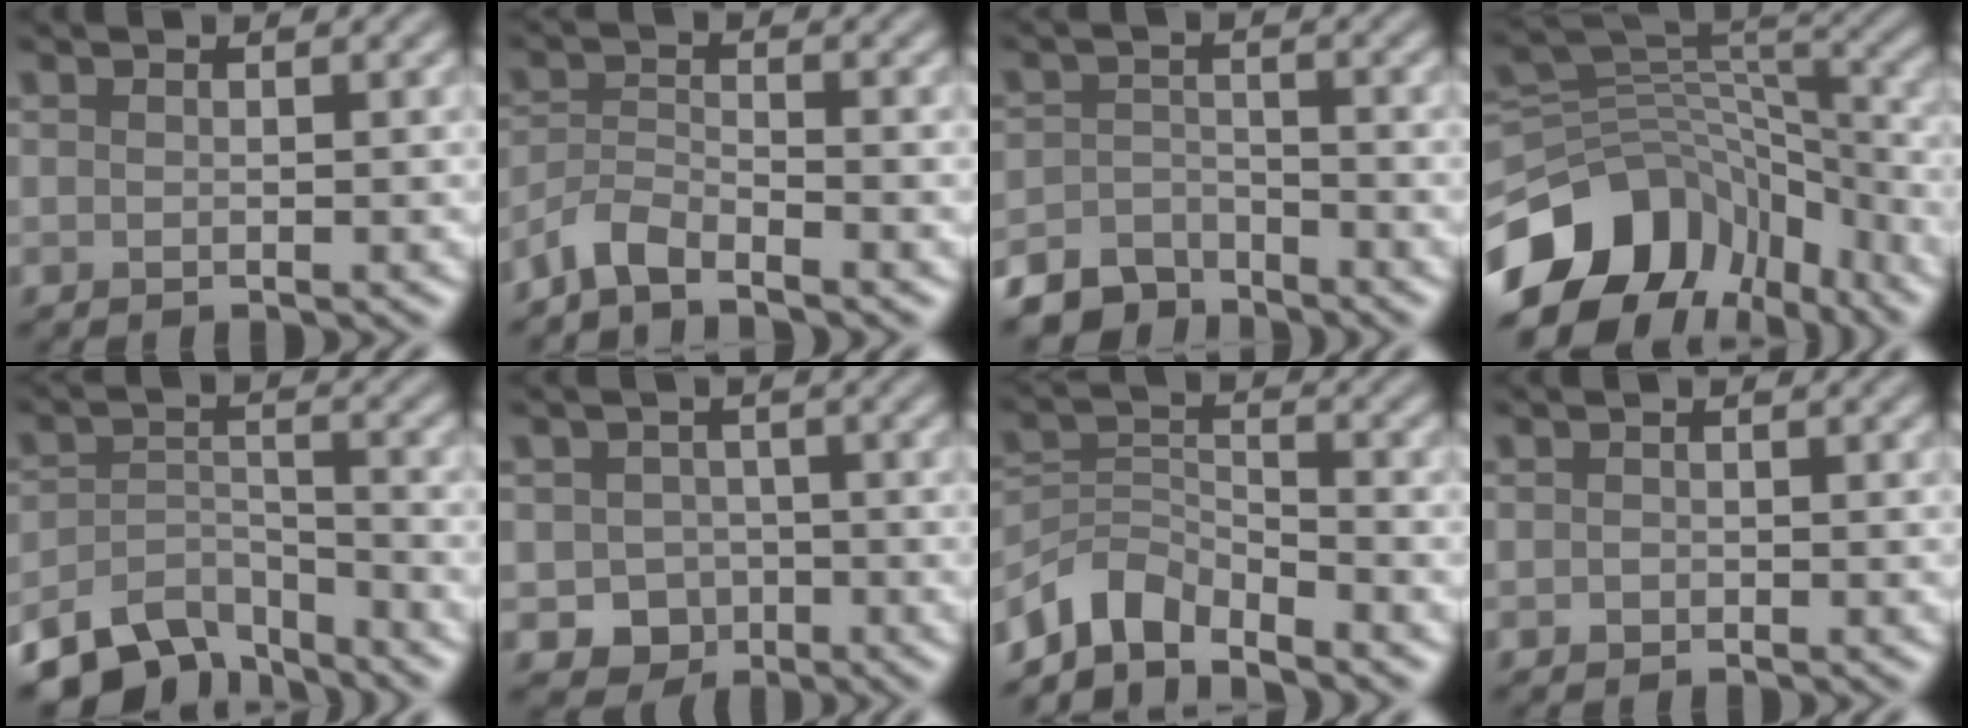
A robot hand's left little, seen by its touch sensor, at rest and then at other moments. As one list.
[{"total": 2.7, "force": [-2.5, 0.4, 1.1], "torque": [-0.023, 0.002, -0.061]}, {"total": 4.5, "force": [-3.9, 2.0, 0.8], "torque": [-0.010, -0.006, -0.078]}, {"total": 12.1, "force": [-6.8, 8.1, 5.8], "torque": [-0.109, 0.013, -0.125]}, {"total": 6.8, "force": [-5.5, 3.0, 2.7], "torque": [-0.047, -0.015, -0.097]}, {"total": 3.9, "force": [-1.4, 3.5, 1.1], "torque": [-0.004, -0.002, -0.024]}, {"total": 4.2, "force": [-3.7, 1.6, 1.2], "torque": [-0.016, -0.001, -0.087]}, {"total": 0.6, "force": [-0.3, 0.5, 0.1], "torque": [0.001, -0.004, -0.005]}]